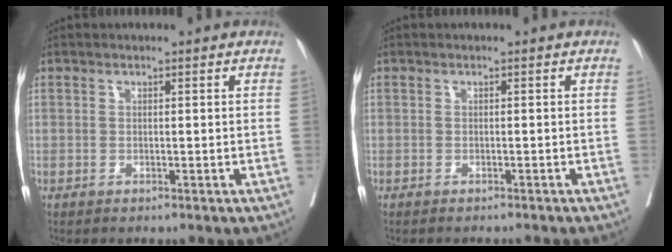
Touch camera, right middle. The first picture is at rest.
{"total": 3.3, "force": [-3.1, 0.4, 1.0], "torque": [-0.011, -0.005, -0.041]}